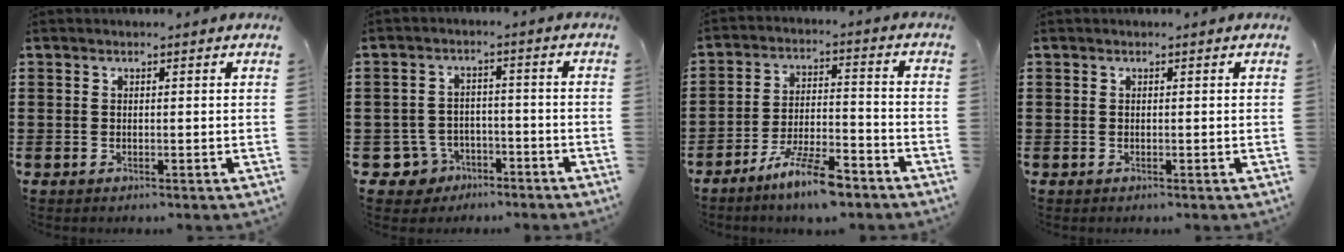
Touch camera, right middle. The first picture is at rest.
{"total": 4.4, "force": [-3.4, 2.6, 0.8], "torque": [-0.046, 0.000, -0.073]}
{"total": 8.4, "force": [-6.6, 1.2, 5.0], "torque": [-0.096, 0.004, -0.122]}
{"total": 0.0}